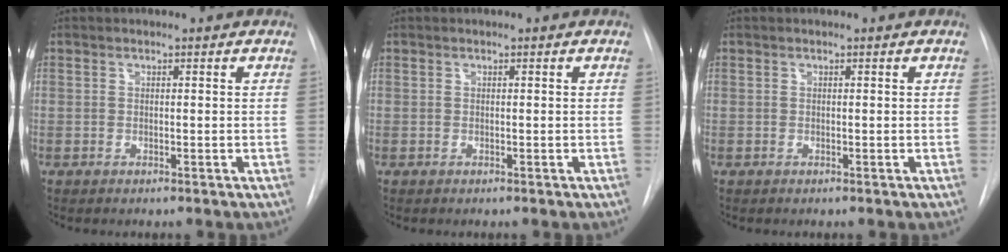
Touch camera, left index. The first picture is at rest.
{"total": 0.0}
{"total": 0.0}